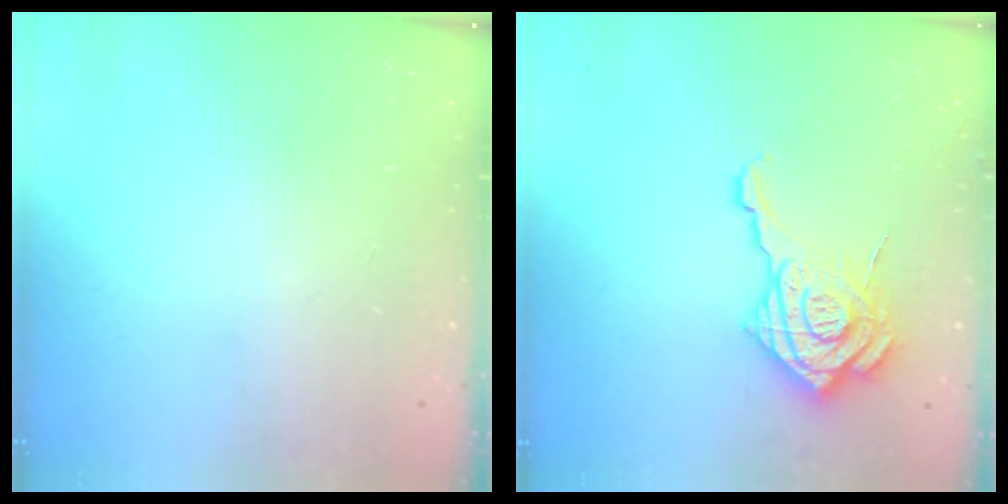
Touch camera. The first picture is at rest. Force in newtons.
{"total": 17.8, "press": 17.8, "slide": 1.5}